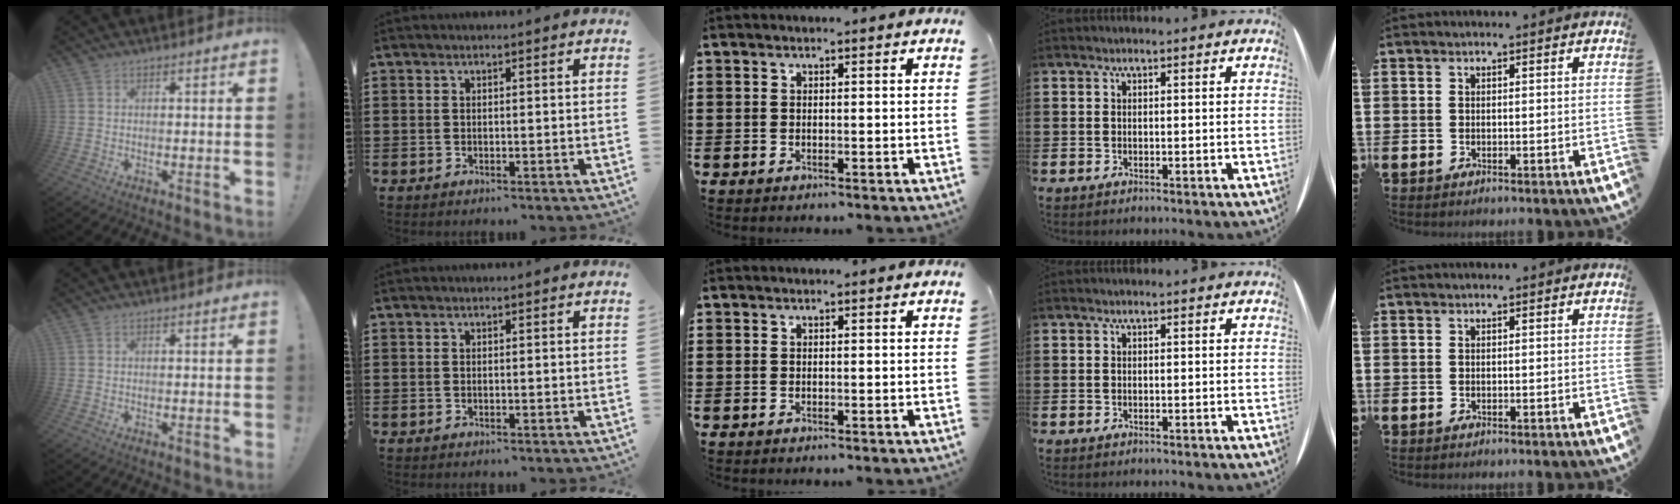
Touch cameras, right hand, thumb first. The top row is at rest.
{}